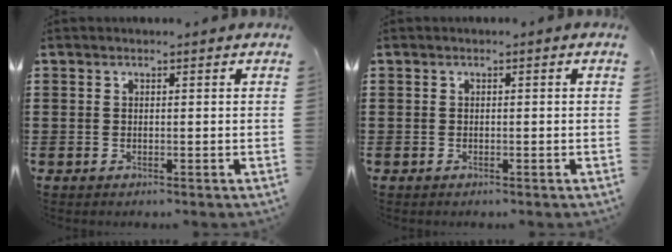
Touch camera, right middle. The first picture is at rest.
{"total": 0.0}